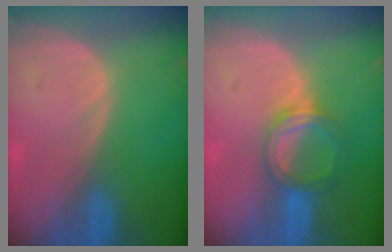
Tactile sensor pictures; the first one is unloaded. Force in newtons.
{"total": 5.2, "press": 5.0, "slide": 1.6}